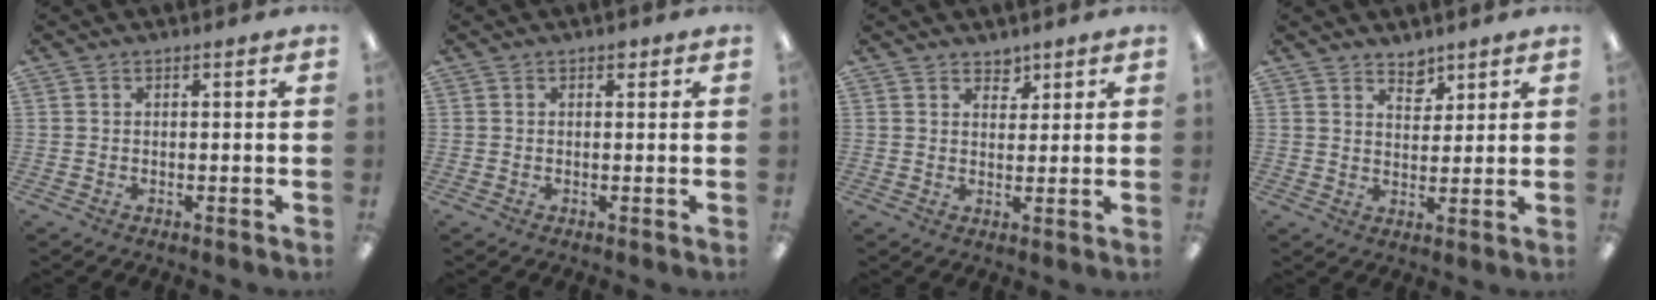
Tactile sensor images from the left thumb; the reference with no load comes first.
{"total": 1.3, "force": [0.8, 0.8, 0.7], "torque": [-0.007, 0.000, 0.012]}
{"total": 3.3, "force": [2.7, 1.8, 0.4], "torque": [0.011, -0.019, 0.047]}
{"total": 4.6, "force": [3.9, 2.2, 0.9], "torque": [0.005, -0.030, 0.068]}